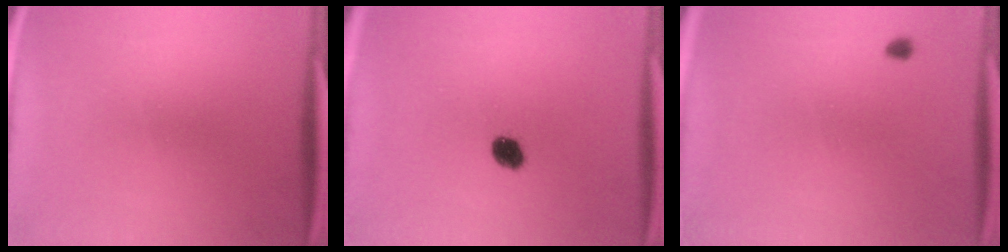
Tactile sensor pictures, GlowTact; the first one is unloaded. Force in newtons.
{"total": 4.0}
{"total": 0.9}